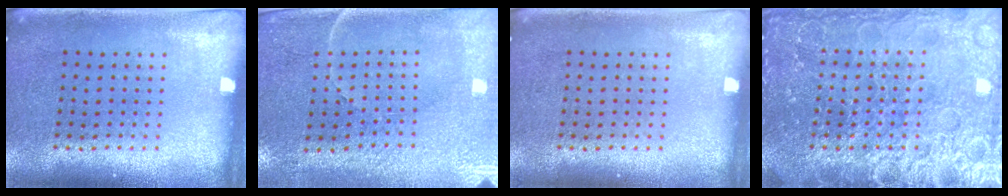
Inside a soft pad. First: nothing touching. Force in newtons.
{"total": 3.4, "press": 3.1, "slide": 1.3}
{"total": 0.0}
{"total": 6.9, "press": 6.9, "slide": 0.9}